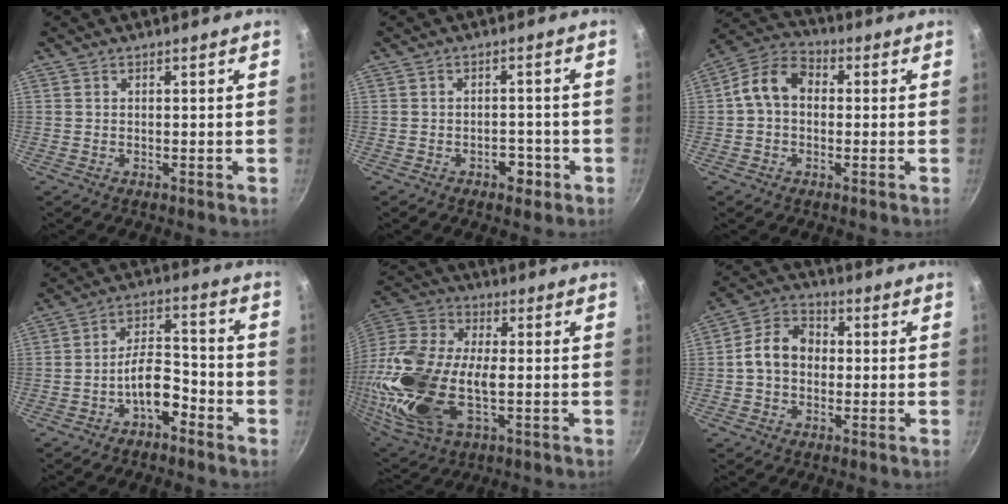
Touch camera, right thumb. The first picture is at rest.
{"total": 3.6, "force": [-1.8, 2.2, 2.3], "torque": [-0.014, 0.014, -0.024]}
{"total": 9.2, "force": [0.4, 6.7, 6.3], "torque": [-0.106, 0.032, -0.006]}
{"total": 8.3, "force": [-4.1, 4.4, 5.8], "torque": [-0.083, 0.047, -0.076]}
{"total": 24.1, "force": [-3.4, 12.2, 20.5], "torque": [-0.464, -0.005, -0.053]}
{"total": 9.1, "force": [-0.4, 7.0, 5.7], "torque": [-0.088, 0.031, -0.021]}